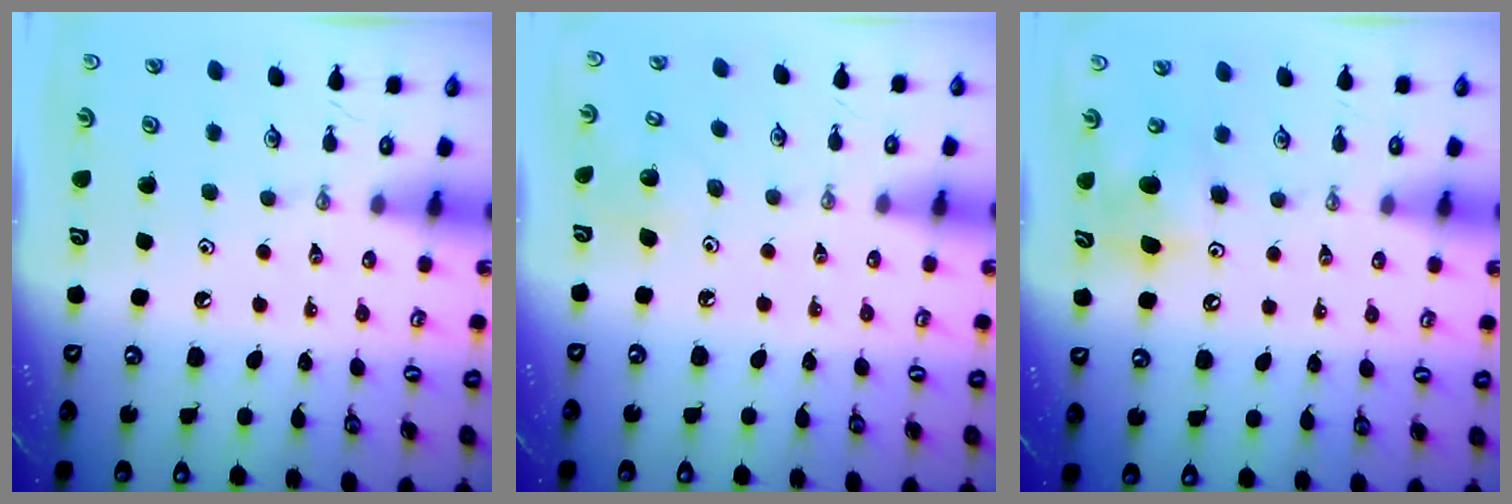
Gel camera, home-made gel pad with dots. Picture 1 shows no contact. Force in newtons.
{"total": 6.0, "press": 6.0, "slide": 0.6}
{"total": 8.8, "press": 8.7, "slide": 1.3}